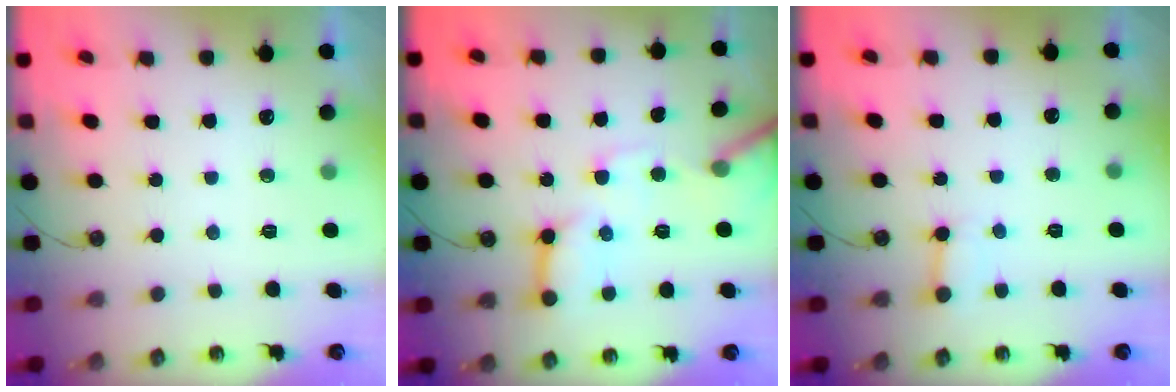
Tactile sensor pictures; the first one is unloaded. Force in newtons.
{"total": 13.4, "press": 13.3, "slide": 1.5}
{"total": 4.5, "press": 4.5, "slide": 0.3}